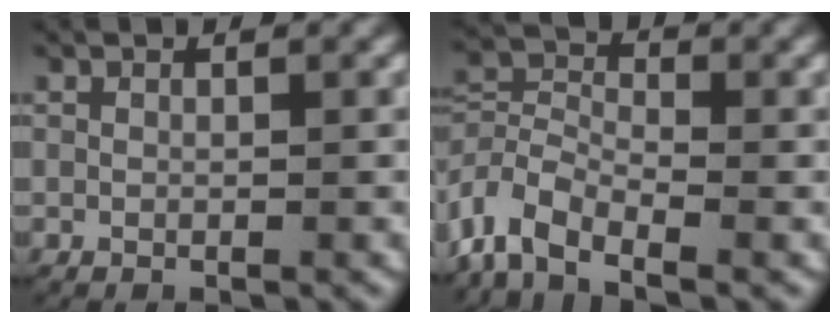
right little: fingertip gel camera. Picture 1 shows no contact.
{"total": 7.0, "force": [-3.6, 5.2, 3.1], "torque": [-0.095, -0.033, -0.059]}